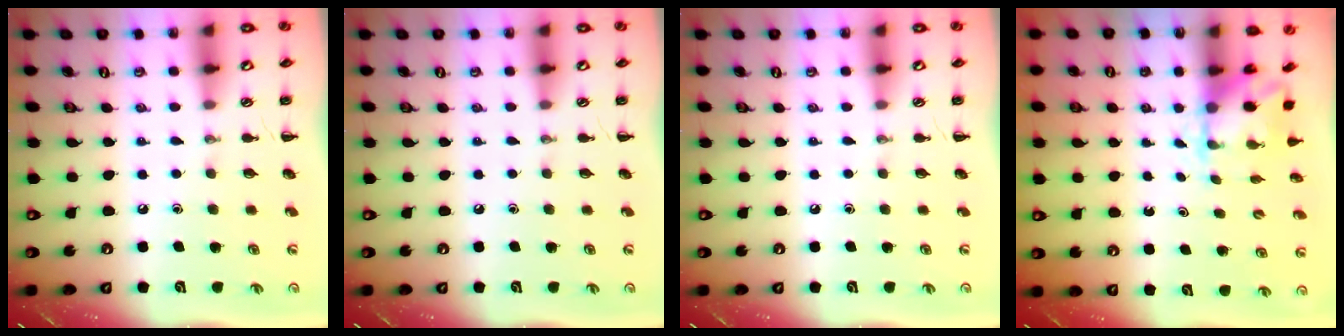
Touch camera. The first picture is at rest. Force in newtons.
{"total": 0.0}
{"total": 0.0}
{"total": 2.1, "press": 2.0, "slide": 0.7}